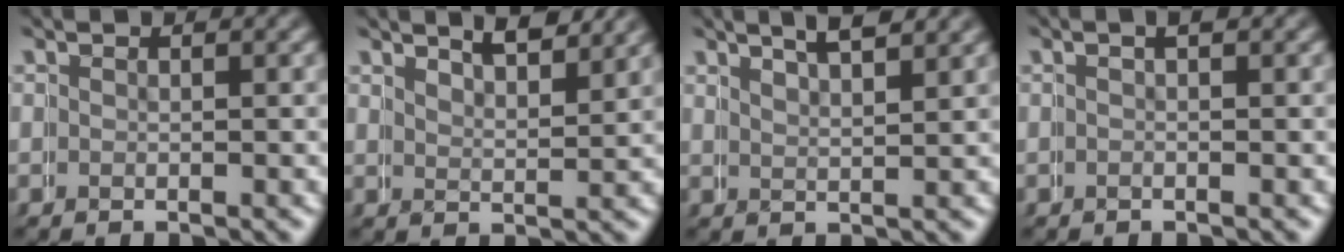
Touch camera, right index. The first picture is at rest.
{"total": 3.5, "force": [3.4, -0.9, 0.2], "torque": [0.000, 0.008, 0.058]}
{"total": 3.3, "force": [3.1, -0.9, 0.8], "torque": [-0.006, 0.011, 0.054]}
{"total": 0.6, "force": [0.4, -0.3, 0.4], "torque": [-0.002, 0.008, 0.004]}